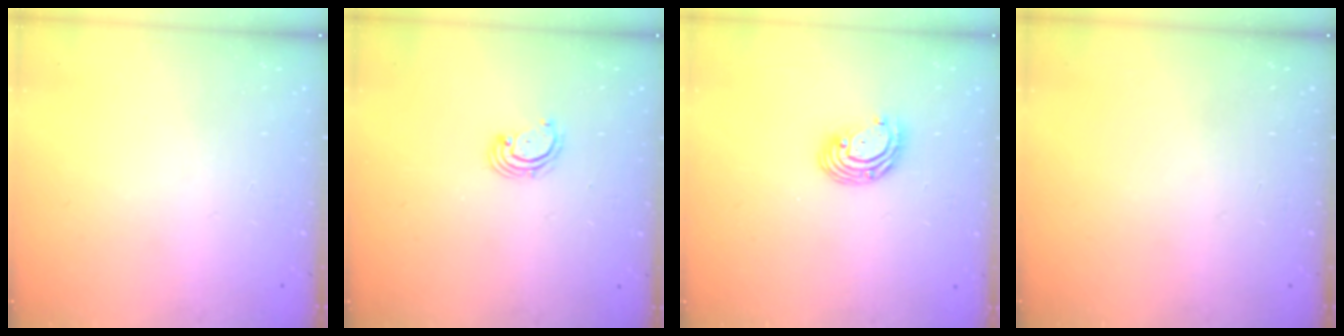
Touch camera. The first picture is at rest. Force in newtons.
{"total": 2.6, "press": 2.6, "slide": 0.3}
{"total": 7.2, "press": 7.1, "slide": 1.6}
{"total": 0.0}